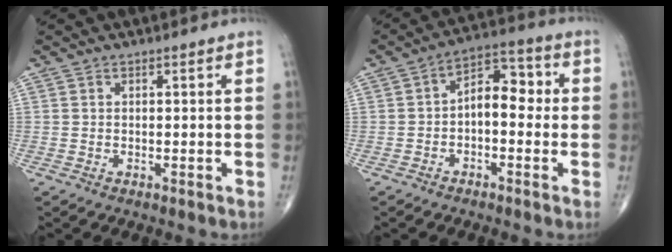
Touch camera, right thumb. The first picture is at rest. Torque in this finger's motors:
{"motor_torque": [0.08, 0.27, 0.22, -0.04, 0.12]}